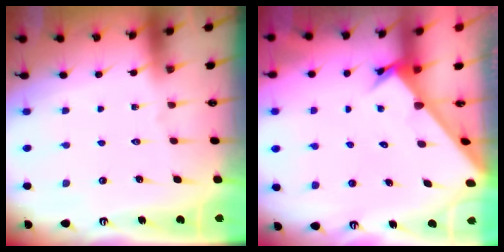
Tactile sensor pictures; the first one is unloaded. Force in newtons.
{"total": 2.6, "press": 2.6, "slide": 0.3}